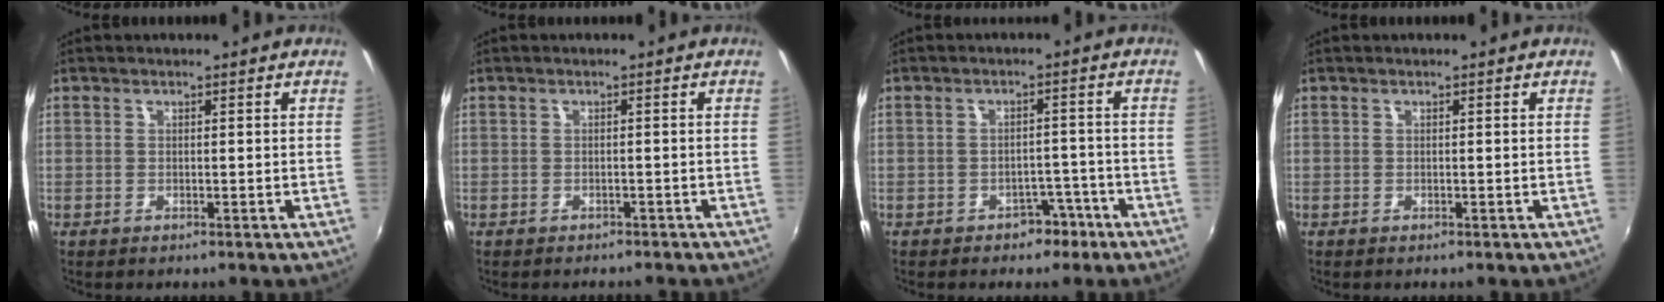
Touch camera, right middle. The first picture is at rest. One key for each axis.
{"total": 2.3, "fx": -2.1, "fy": 0.9, "fz": 0.6, "tx": -0.012, "ty": -0.009, "tz": -0.027}
{"total": 4.1, "fx": -2.8, "fy": 2.7, "fz": 1.3, "tx": -0.025, "ty": 0.013, "tz": -0.029}
{"total": 0.0}